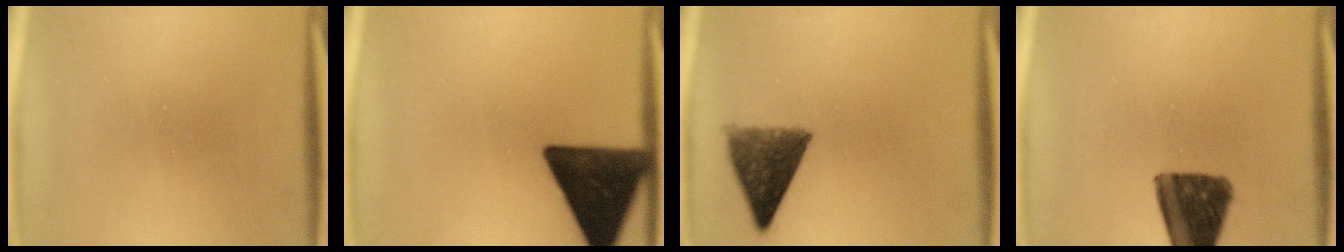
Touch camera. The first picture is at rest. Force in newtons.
{"total": 16.9}
{"total": 8.6}
{"total": 14.4}